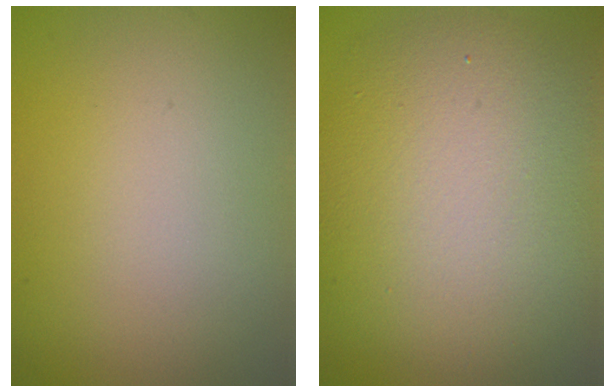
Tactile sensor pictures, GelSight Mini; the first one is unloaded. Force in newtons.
{"total": 10.5, "press": 10.5, "slide": 0.8}